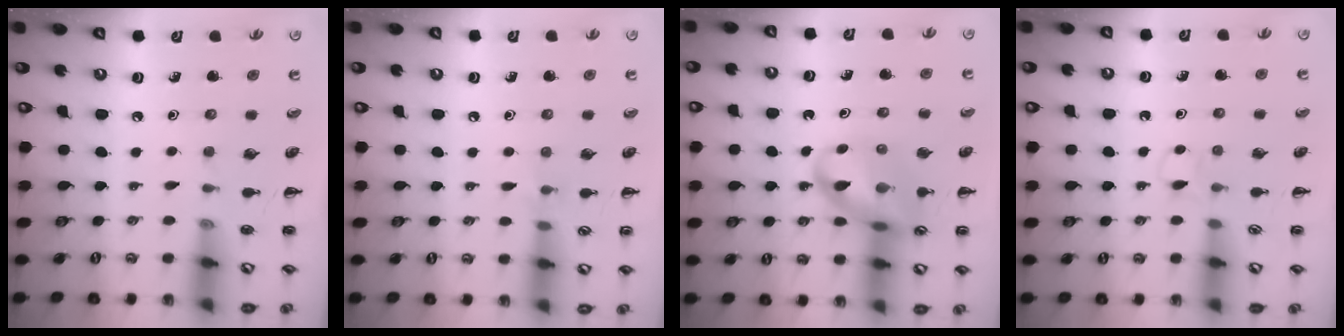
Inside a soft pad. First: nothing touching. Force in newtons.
{"total": 4.4, "press": 4.1, "slide": 1.7}
{"total": 14.7, "press": 14.5, "slide": 2.5}
{"total": 2.8, "press": 2.6, "slide": 1.2}